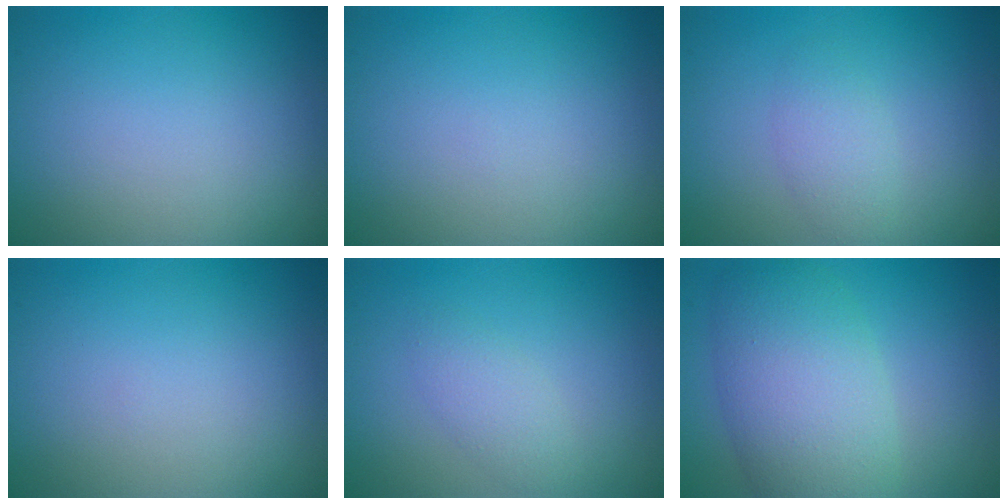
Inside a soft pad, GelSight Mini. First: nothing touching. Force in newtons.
{"total": 0.0}
{"total": 1.9, "press": 1.9, "slide": 0.0}
{"total": 0.0}
{"total": 1.7, "press": 1.7, "slide": 0.1}
{"total": 7.6, "press": 7.6, "slide": 0.5}